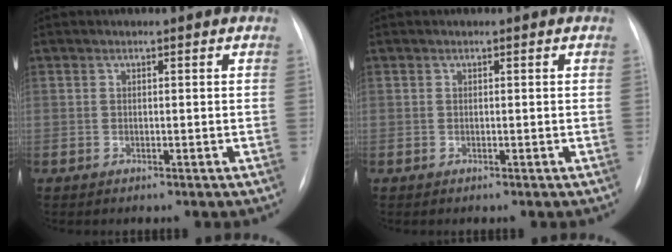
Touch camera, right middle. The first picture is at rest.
{"total": 0.0}